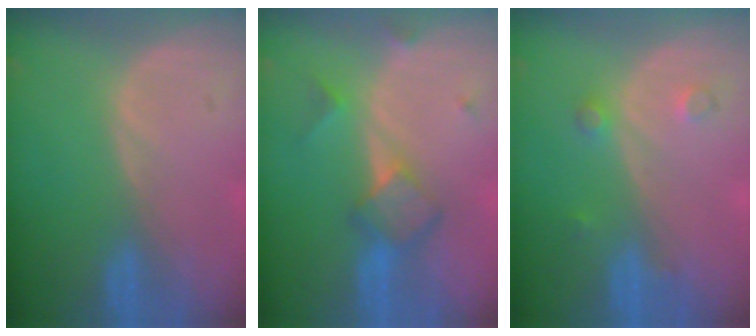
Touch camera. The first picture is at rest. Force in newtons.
{"total": 5.6, "press": 5.4, "slide": 1.2}
{"total": 2.0, "press": 2.0, "slide": 0.2}